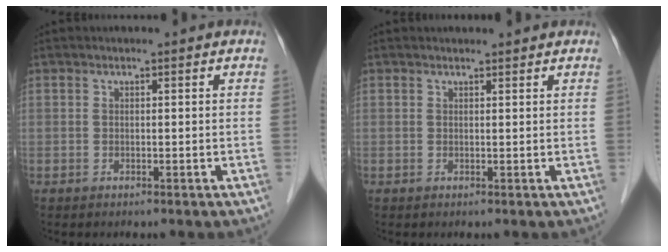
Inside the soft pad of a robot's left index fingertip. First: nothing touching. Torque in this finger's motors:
{"motor_torque": [0.58, -0.53, -0.10, -0.05]}